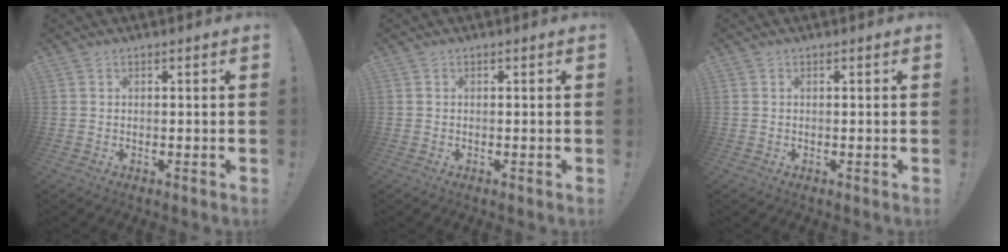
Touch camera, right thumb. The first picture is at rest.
{"total": 0.0}
{"total": 0.0}